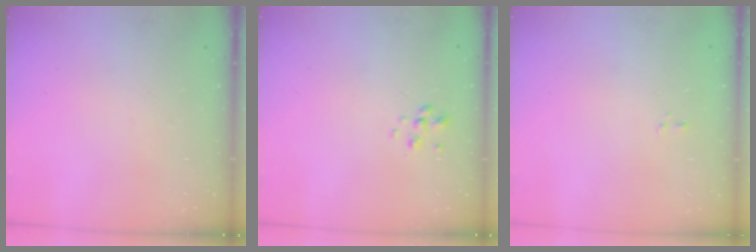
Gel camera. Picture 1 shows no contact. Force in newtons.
{"total": 1.8, "press": 1.7, "slide": 0.5}
{"total": 0.8, "press": 0.6, "slide": 0.5}